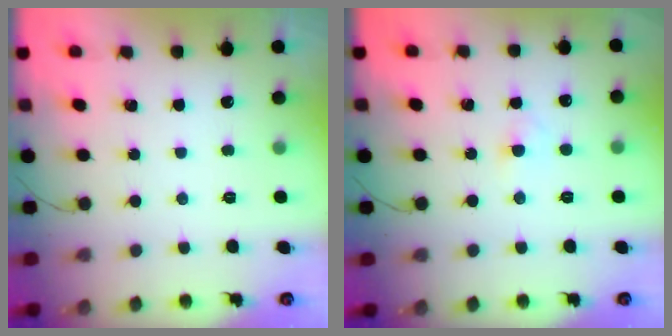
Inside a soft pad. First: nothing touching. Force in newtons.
{"total": 2.3, "press": 2.1, "slide": 1.0}